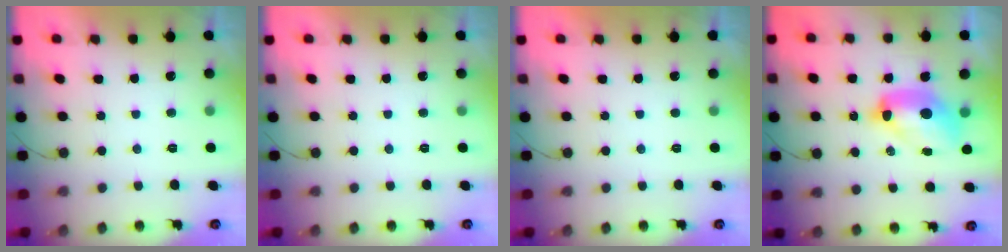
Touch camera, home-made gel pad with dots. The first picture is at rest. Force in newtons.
{"total": 0.0}
{"total": 0.0}
{"total": 11.3, "press": 11.2, "slide": 1.1}